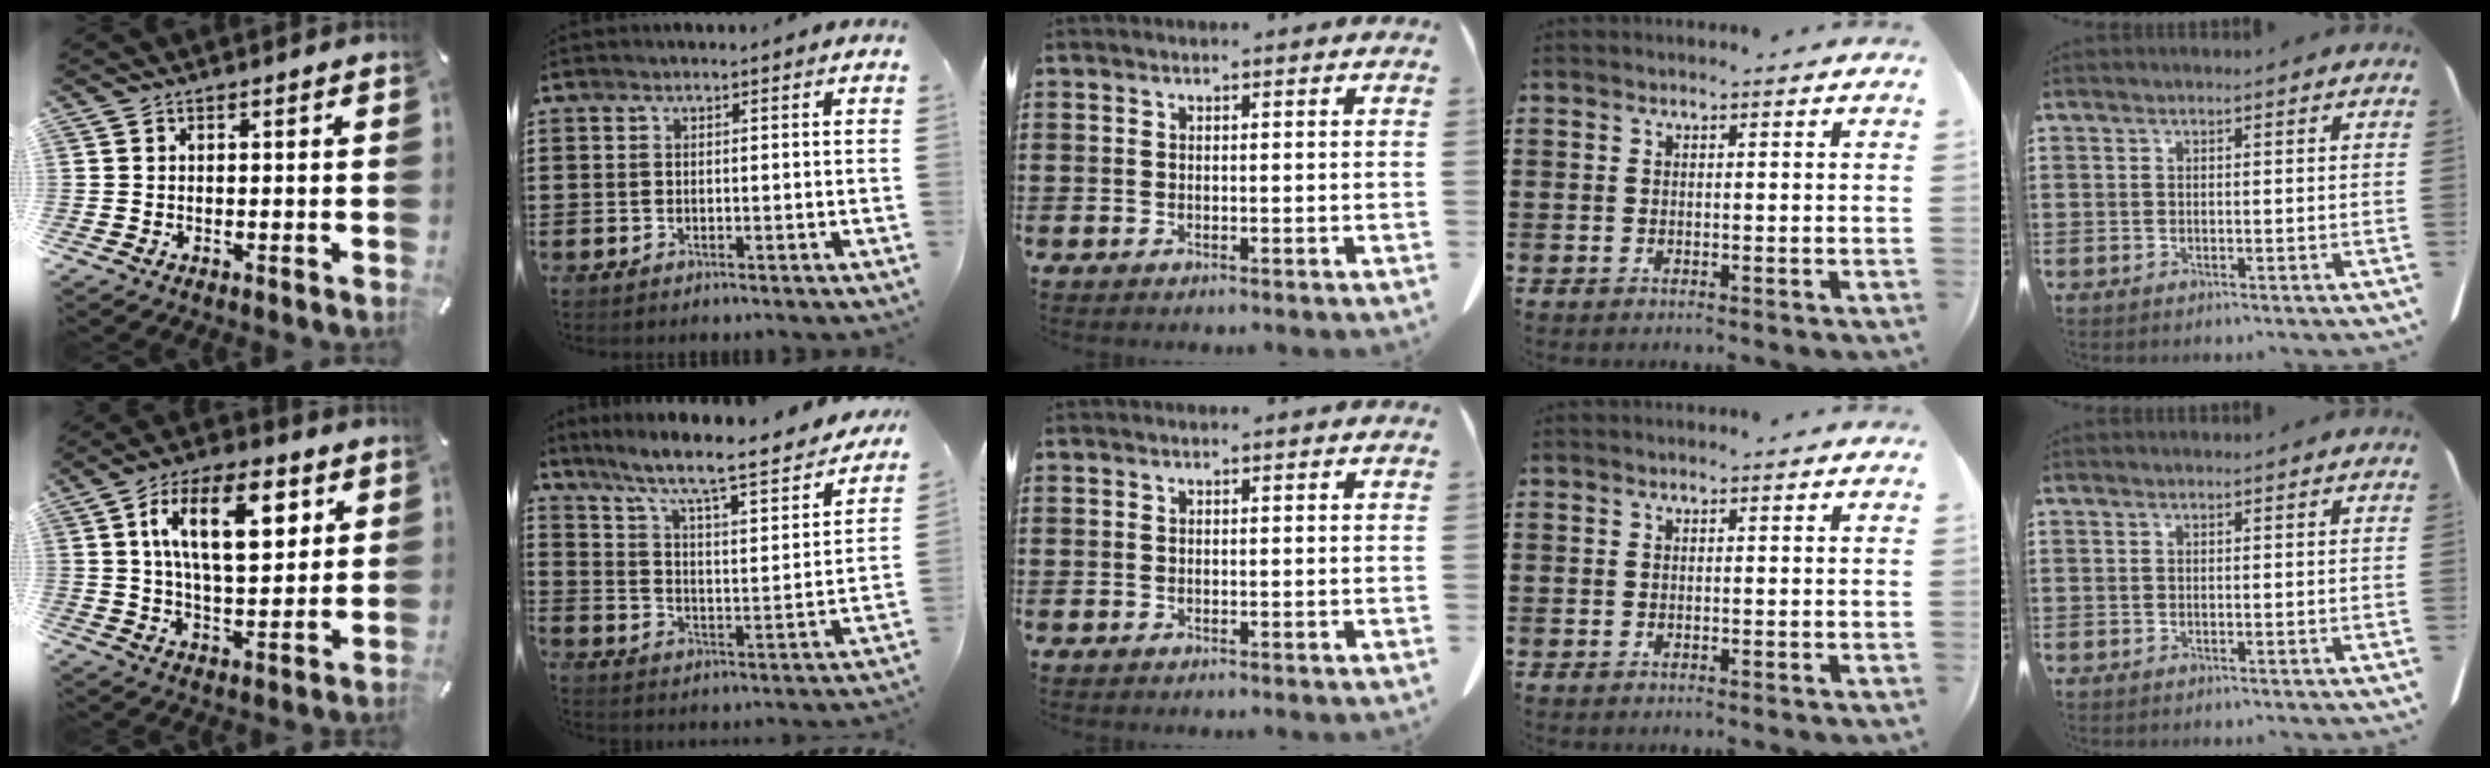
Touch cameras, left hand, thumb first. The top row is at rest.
{"thumb": {"total": 16.4, "force": [5.6, 8.3, 13.0], "torque": [-0.222, -0.003, 0.090]}, "index": {"total": 7.6, "force": [6.3, 0.2, 4.3], "torque": [-0.102, -0.058, 0.095]}}